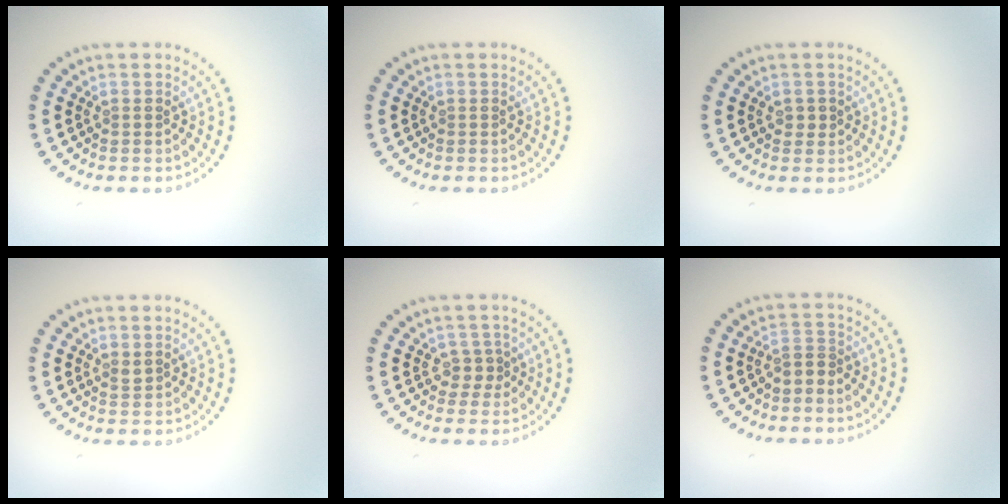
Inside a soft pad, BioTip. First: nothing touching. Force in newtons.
{"total": 0.0}
{"total": 0.9, "press": 0.9, "slide": 0.2}
{"total": 0.7, "press": 0.6, "slide": 0.3}
{"total": 1.4, "press": 1.0, "slide": 1.0}
{"total": 1.6, "press": 1.3, "slide": 1.0}